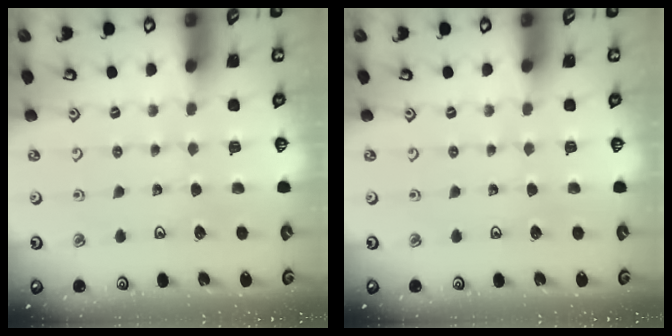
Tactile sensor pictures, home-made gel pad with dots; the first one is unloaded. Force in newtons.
{"total": 0.0}